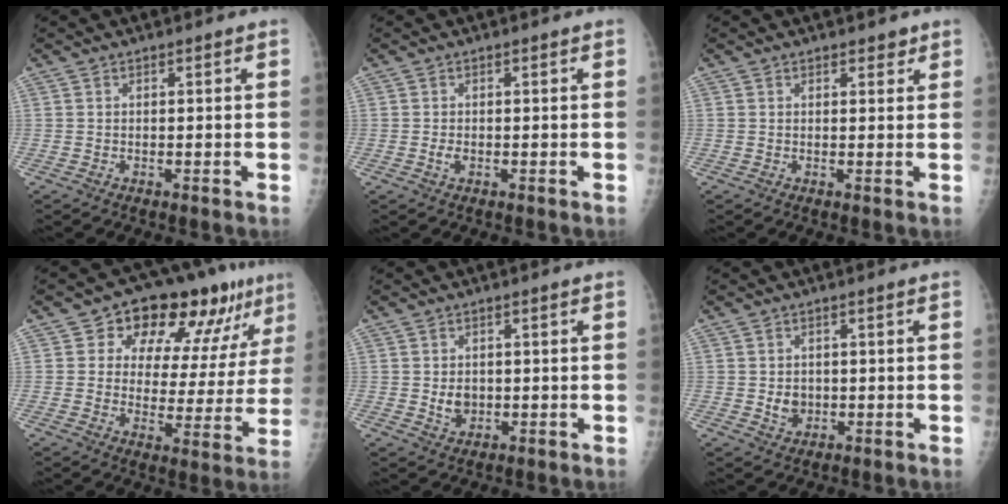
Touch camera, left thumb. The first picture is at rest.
{"total": 1.3, "force": [-0.2, 0.8, 0.9], "torque": [-0.018, -0.002, -0.003]}
{"total": 1.8, "force": [1.4, 1.0, 0.6], "torque": [0.010, -0.007, 0.014]}
{"total": 17.4, "force": [9.9, 8.9, 11.3], "torque": [-0.101, -0.021, 0.140]}
{"total": 3.2, "force": [0.0, 2.6, 2.0], "torque": [-0.021, -0.003, 0.009]}
{"total": 3.1, "force": [-0.1, 2.6, 1.7], "torque": [-0.014, 0.000, 0.007]}